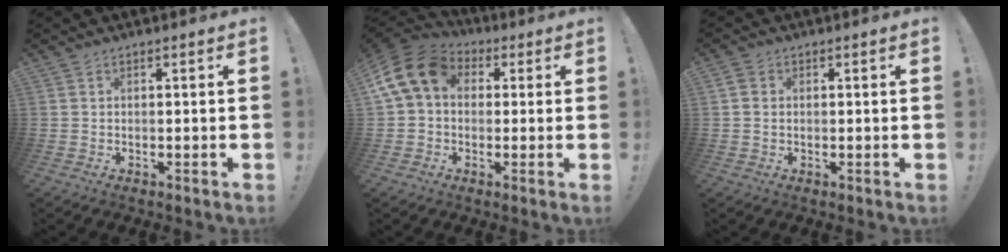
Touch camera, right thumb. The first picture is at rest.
{"total": 13.1, "force": [2.9, 9.8, 8.3], "torque": [-0.141, 0.005, 0.059]}
{"total": 2.5, "force": [0.7, 1.9, 1.5], "torque": [-0.022, 0.002, 0.012]}